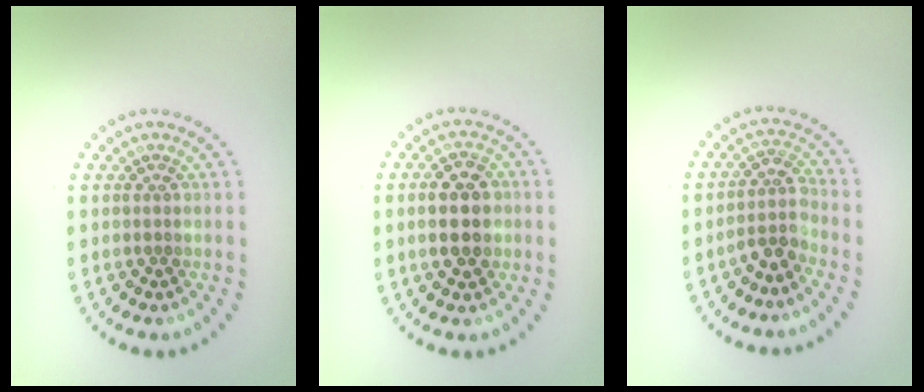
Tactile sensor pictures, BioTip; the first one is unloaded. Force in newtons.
{"total": 4.5, "press": 4.4, "slide": 0.3}
{"total": 2.5, "press": 1.9, "slide": 1.7}